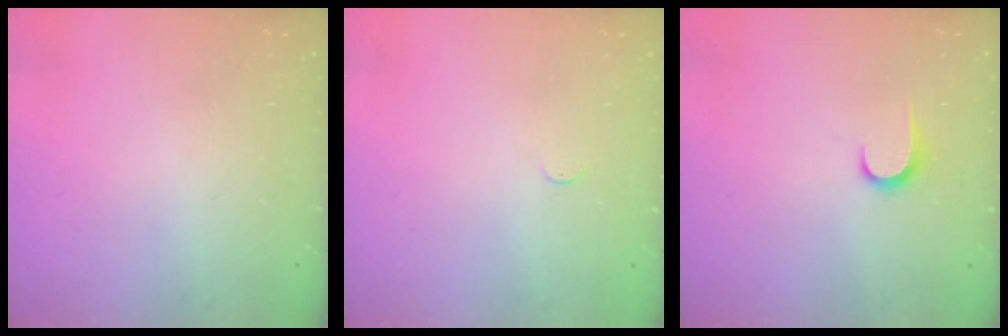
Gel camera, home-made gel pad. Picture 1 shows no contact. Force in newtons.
{"total": 2.7, "press": 2.7, "slide": 0.4}
{"total": 6.1, "press": 6.1, "slide": 0.6}